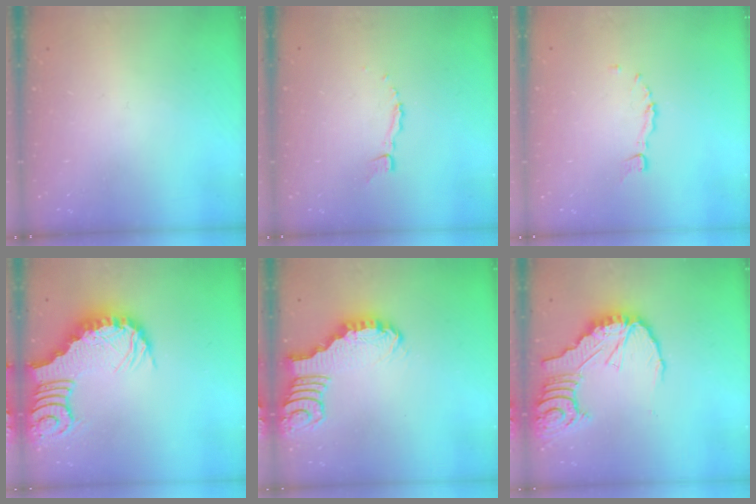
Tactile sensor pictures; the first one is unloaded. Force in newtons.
{"total": 3.4, "press": 3.4, "slide": 0.3}
{"total": 3.3, "press": 3.2, "slide": 0.3}
{"total": 3.8, "press": 3.7, "slide": 0.7}
{"total": 2.2, "press": 2.2, "slide": 0.2}
{"total": 14.5, "press": 14.4, "slide": 2.1}